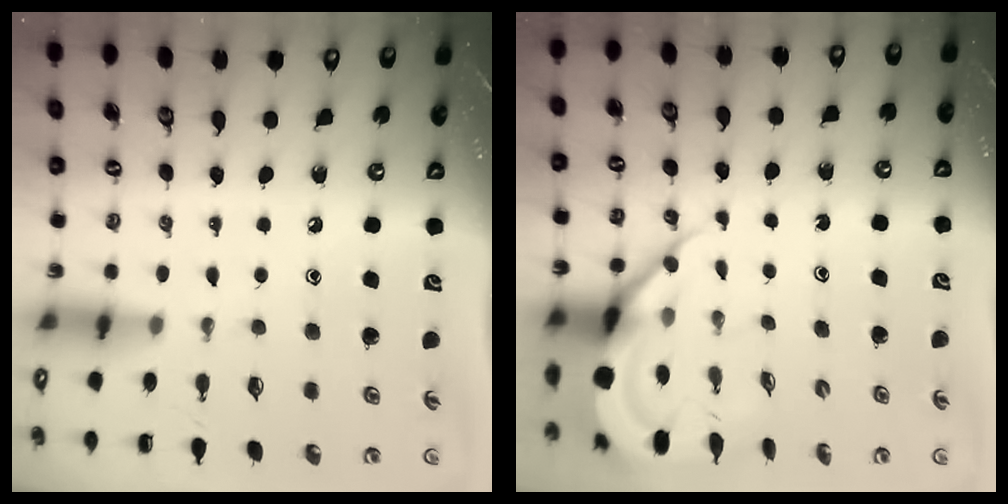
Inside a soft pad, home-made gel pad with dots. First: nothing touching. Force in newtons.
{"total": 9.0, "press": 8.9, "slide": 0.9}